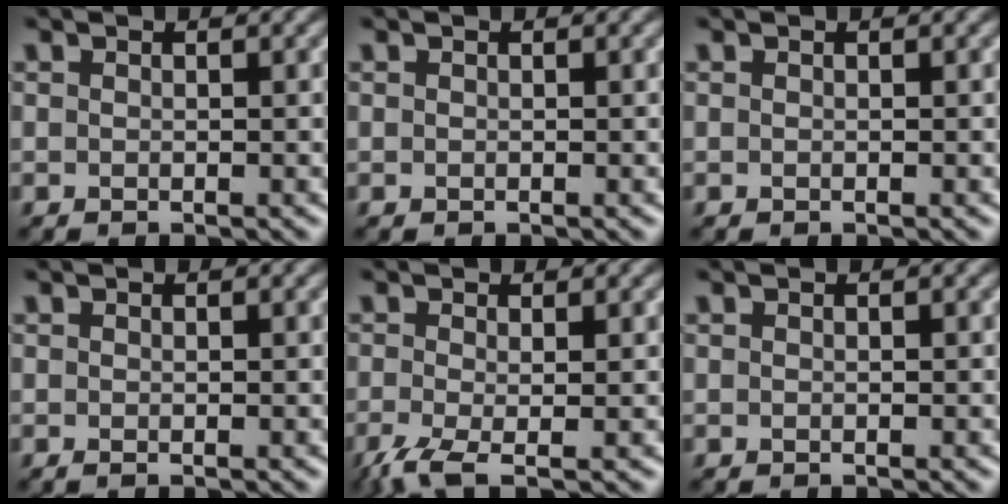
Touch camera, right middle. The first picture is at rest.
{"total": 0.0}
{"total": 0.0}
{"total": 0.0}
{"total": 3.5, "force": [-1.6, 0.9, 3.0], "torque": [-0.072, -0.010, -0.037]}
{"total": 0.0}